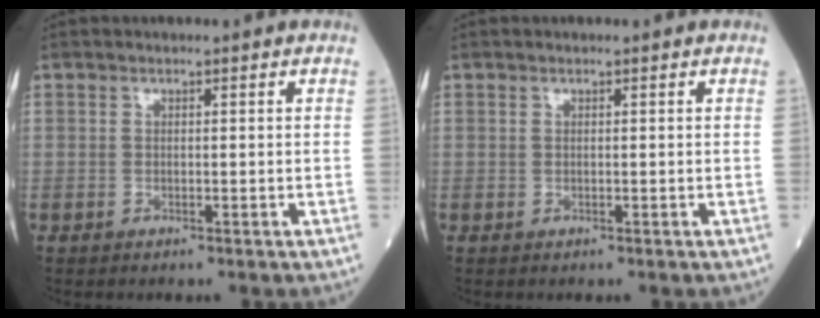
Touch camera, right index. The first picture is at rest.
{"total": 0.0}